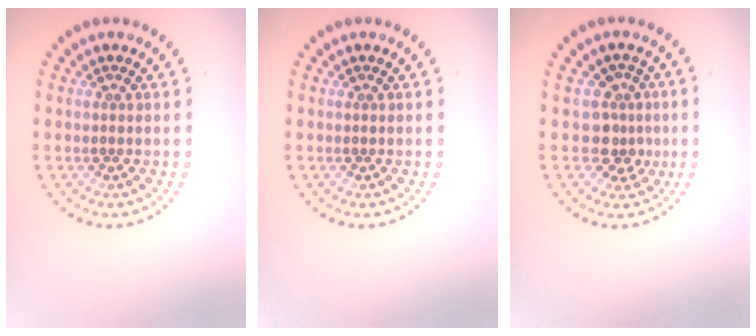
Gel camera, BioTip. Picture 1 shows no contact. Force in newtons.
{"total": 0.0}
{"total": 2.6, "press": 2.2, "slide": 1.5}